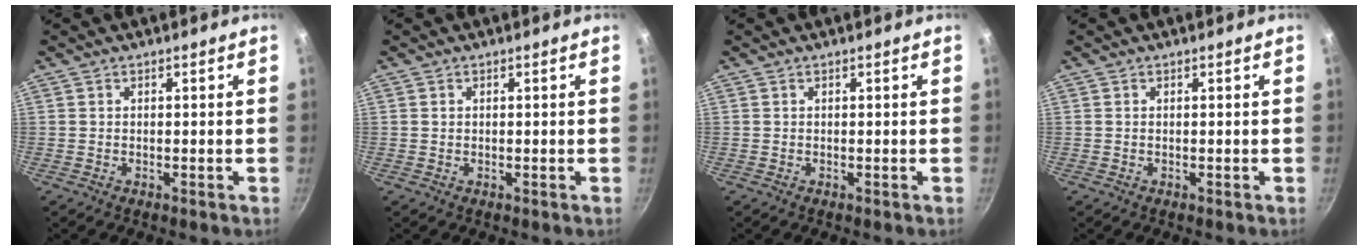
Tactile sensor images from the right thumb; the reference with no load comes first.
{"total": 0.6, "force": [0.2, 0.5, 0.2], "torque": [-0.003, 0.002, 0.003]}
{"total": 0.0}
{"total": 0.0}